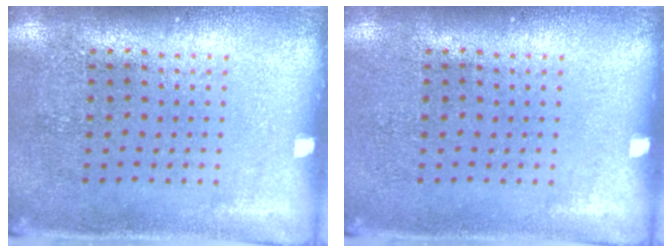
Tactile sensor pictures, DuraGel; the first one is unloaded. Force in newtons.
{"total": 0.0}